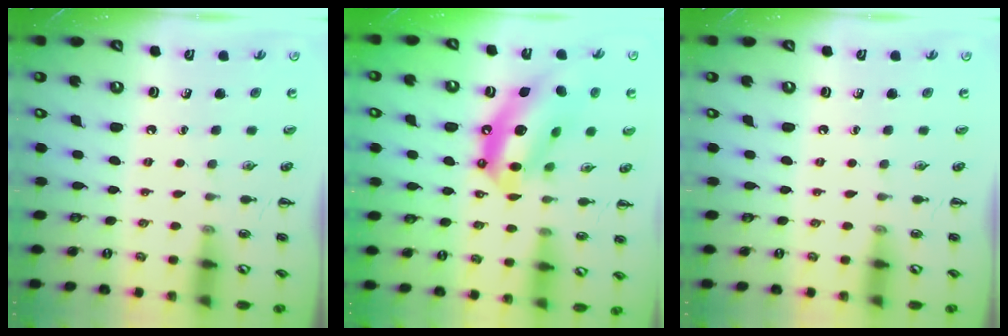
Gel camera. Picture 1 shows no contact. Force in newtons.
{"total": 16.3, "press": 15.7, "slide": 4.3}
{"total": 0.0}